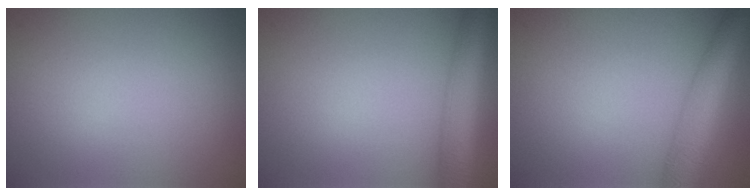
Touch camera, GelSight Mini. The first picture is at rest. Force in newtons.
{"total": 5.4, "press": 5.4, "slide": 0.1}
{"total": 5.6, "press": 5.6, "slide": 0.2}